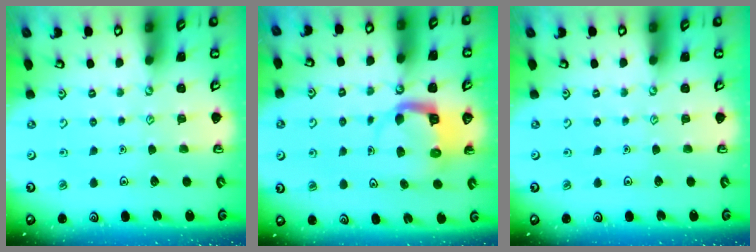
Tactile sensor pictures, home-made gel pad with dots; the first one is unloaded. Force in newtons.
{"total": 6.7, "press": 6.7, "slide": 0.1}
{"total": 0.0}